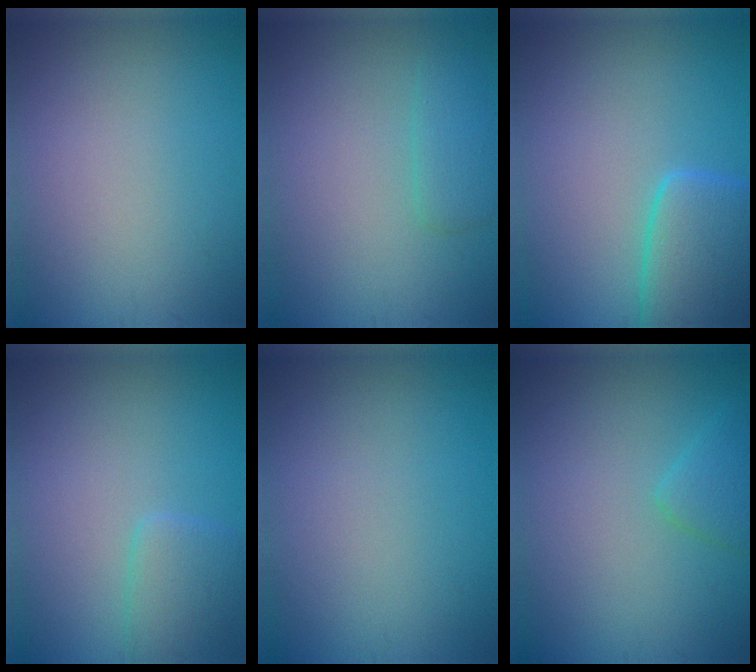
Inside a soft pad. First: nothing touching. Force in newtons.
{"total": 1.8, "press": 1.8, "slide": 0.2}
{"total": 5.6, "press": 5.6, "slide": 0.4}
{"total": 2.1, "press": 2.1, "slide": 0.2}
{"total": 0.0}
{"total": 1.9, "press": 1.9, "slide": 0.2}